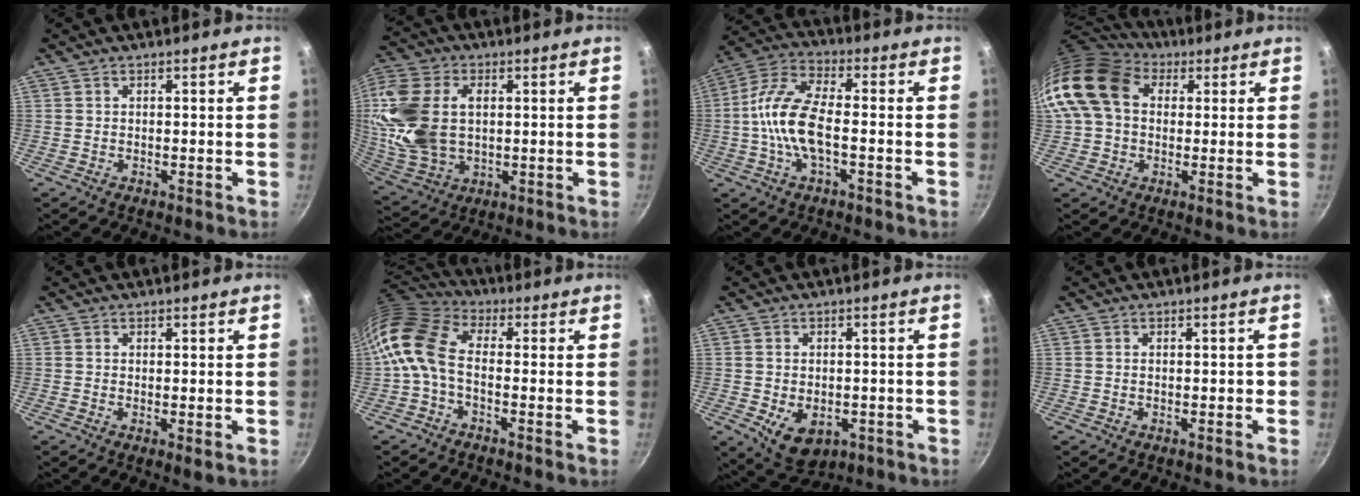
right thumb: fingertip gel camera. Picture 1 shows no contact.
{"total": 17.8, "force": [2.4, 12.0, 13.0], "torque": [-0.266, 0.001, 0.052]}
{"total": 12.2, "force": [-2.0, 5.2, 10.9], "torque": [-0.218, 0.033, -0.055]}
{"total": 14.4, "force": [3.3, 10.9, 8.8], "torque": [-0.151, 0.022, 0.043]}
{"total": 1.3, "force": [0.2, 0.4, 1.2], "torque": [-0.021, -0.010, -0.001]}
{"total": 11.2, "force": [-1.5, 7.0, 8.6], "torque": [-0.167, 0.031, -0.051]}
{"total": 7.8, "force": [-2.1, 5.5, 5.1], "torque": [-0.060, -0.004, -0.016]}
{"total": 1.1, "force": [-0.1, 0.8, 0.8], "torque": [-0.001, 0.005, -0.003]}